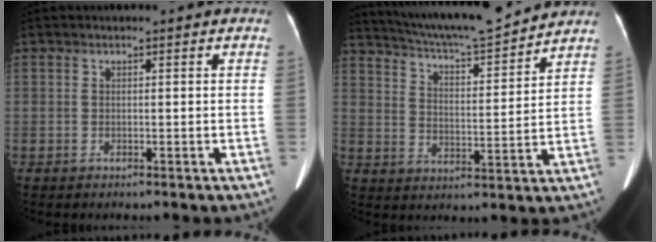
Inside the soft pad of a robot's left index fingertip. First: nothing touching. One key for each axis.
{"total": 15.9, "fx": 14.7, "fy": 0.7, "fz": 5.9, "tx": -0.104, "ty": -0.005, "tz": 0.227}